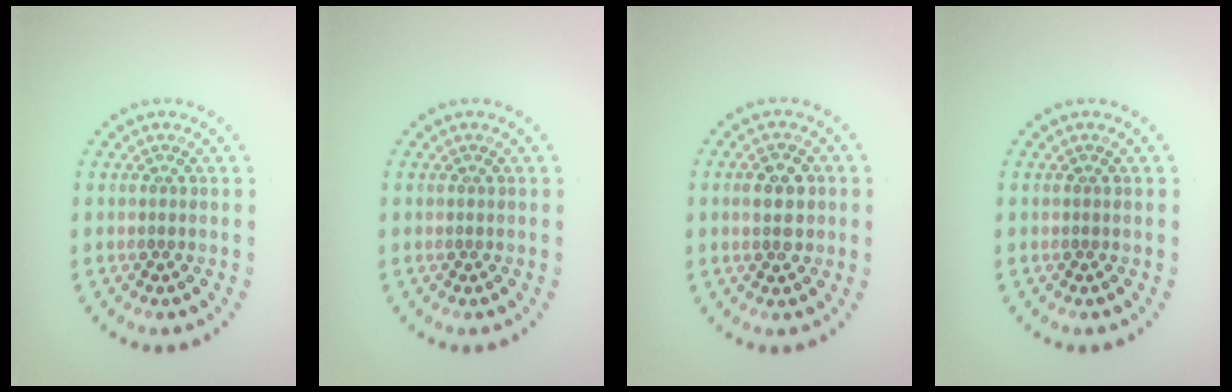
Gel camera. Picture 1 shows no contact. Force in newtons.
{"total": 0.0}
{"total": 2.9, "press": 2.9, "slide": 0.1}
{"total": 0.0}